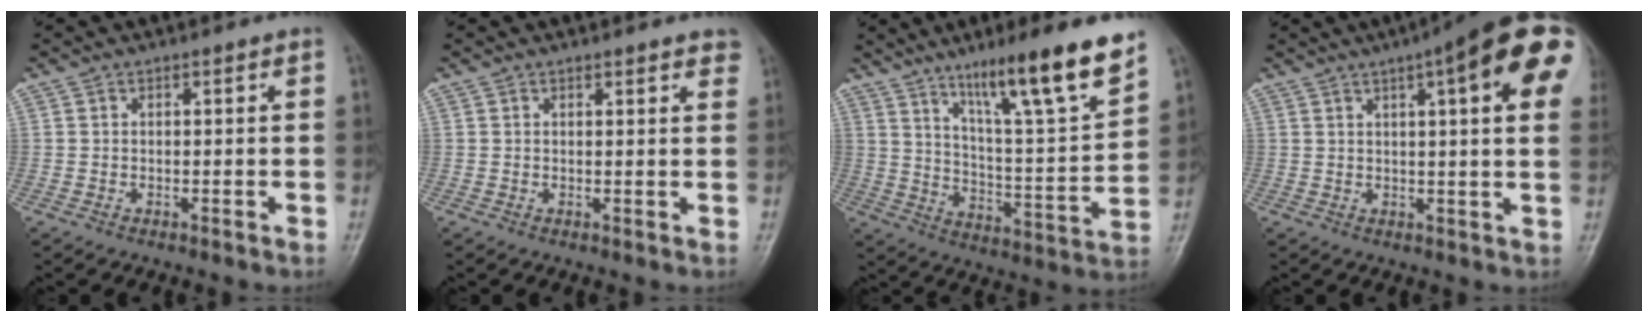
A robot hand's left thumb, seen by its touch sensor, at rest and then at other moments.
{"total": 2.9, "force": [2.4, 0.9, 1.3], "torque": [0.001, -0.005, 0.021]}
{"total": 18.6, "force": [12.5, 1.7, 13.8], "torque": [-0.196, -0.065, 0.204]}
{"total": 19.7, "force": [7.8, 4.4, 17.5], "torque": [-0.230, 0.010, 0.097]}